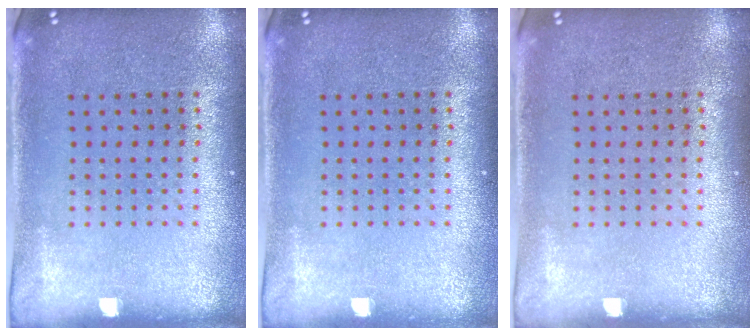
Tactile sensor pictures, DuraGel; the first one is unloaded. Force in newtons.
{"total": 0.0}
{"total": 0.0}